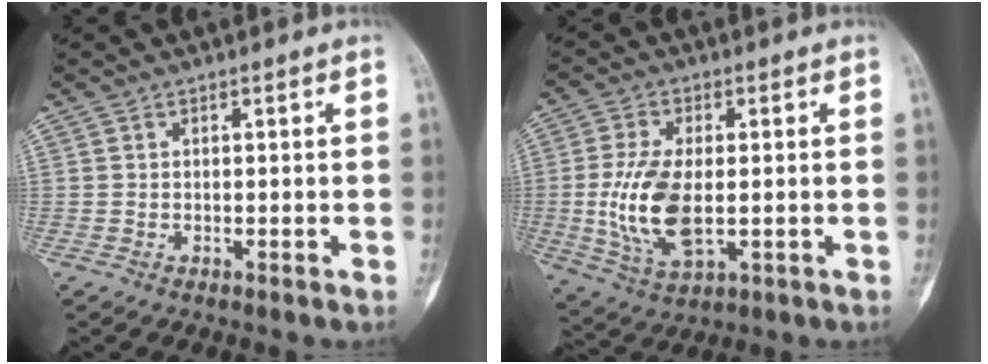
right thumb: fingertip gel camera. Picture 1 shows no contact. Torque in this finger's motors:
{"motor_torque": [1.45, 1.48, 1.00, -0.75, 0.36]}